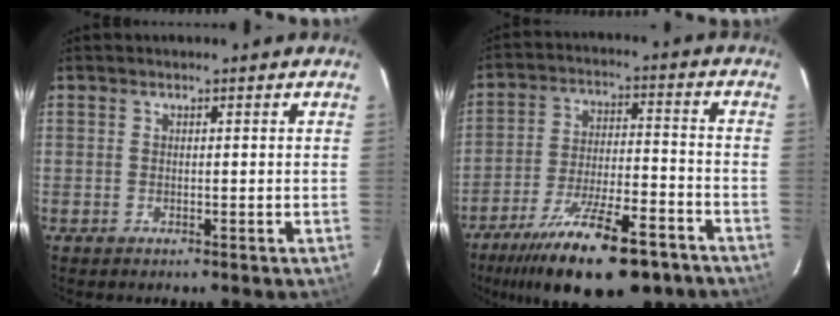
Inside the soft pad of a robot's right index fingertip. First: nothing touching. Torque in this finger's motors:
{"motor_torque": [1.63, -0.51, 0.93, 0.21]}